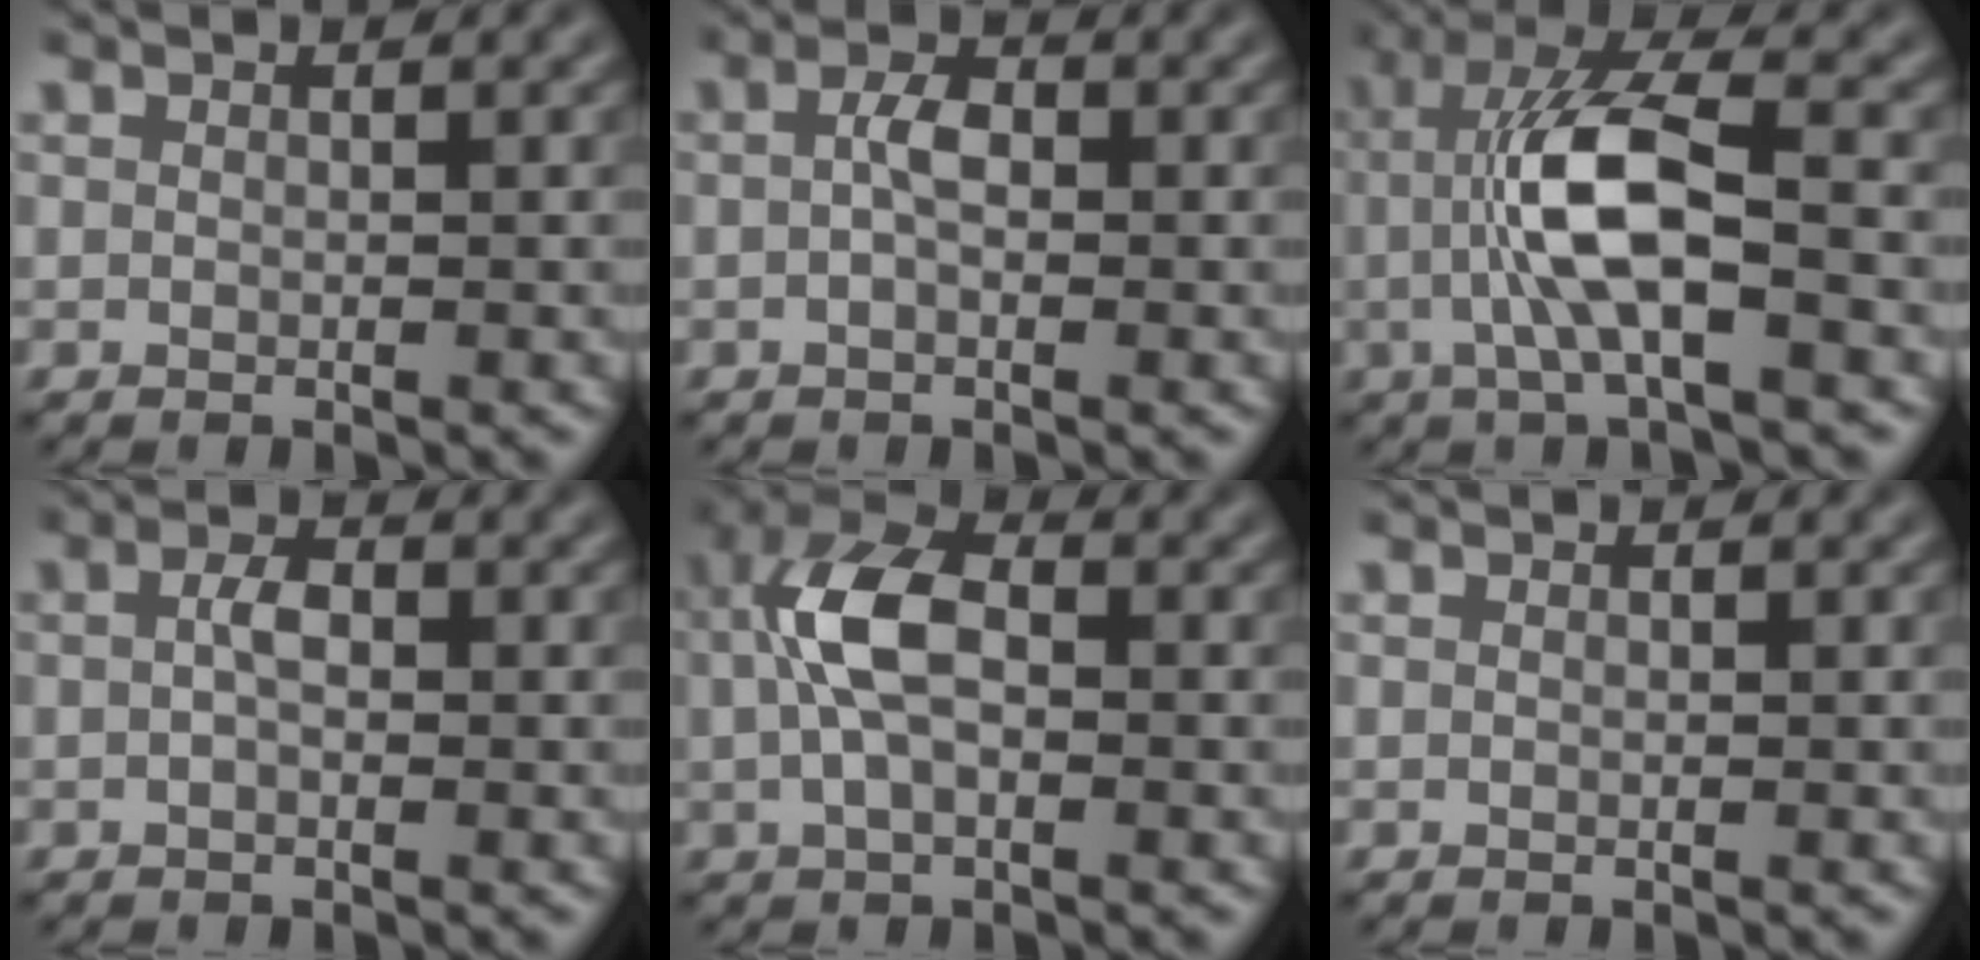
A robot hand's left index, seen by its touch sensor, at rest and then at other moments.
{"total": 2.0, "force": [-0.1, 0.9, 1.7], "torque": [-0.035, 0.008, -0.006]}
{"total": 7.2, "force": [-1.3, 1.8, 6.9], "torque": [-0.142, 0.016, -0.028]}
{"total": 1.6, "force": [-0.1, 0.7, 1.4], "torque": [-0.029, 0.007, -0.004]}
{"total": 5.8, "force": [0.0, 3.1, 4.9], "torque": [-0.107, 0.015, -0.009]}
{"total": 0.0}